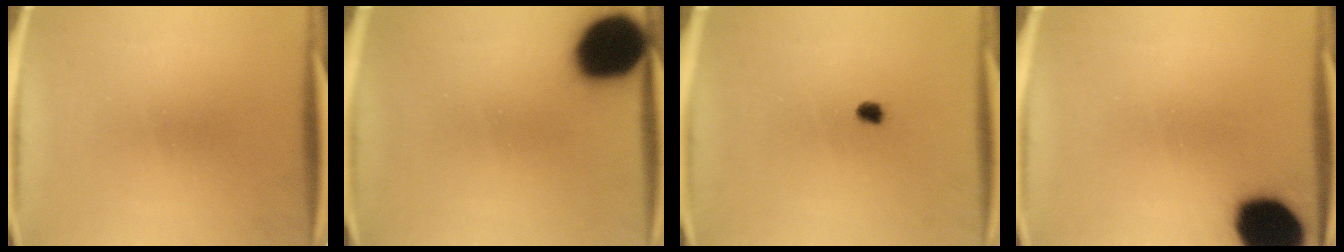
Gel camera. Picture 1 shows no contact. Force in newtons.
{"total": 19.0}
{"total": 1.7}
{"total": 18.9}